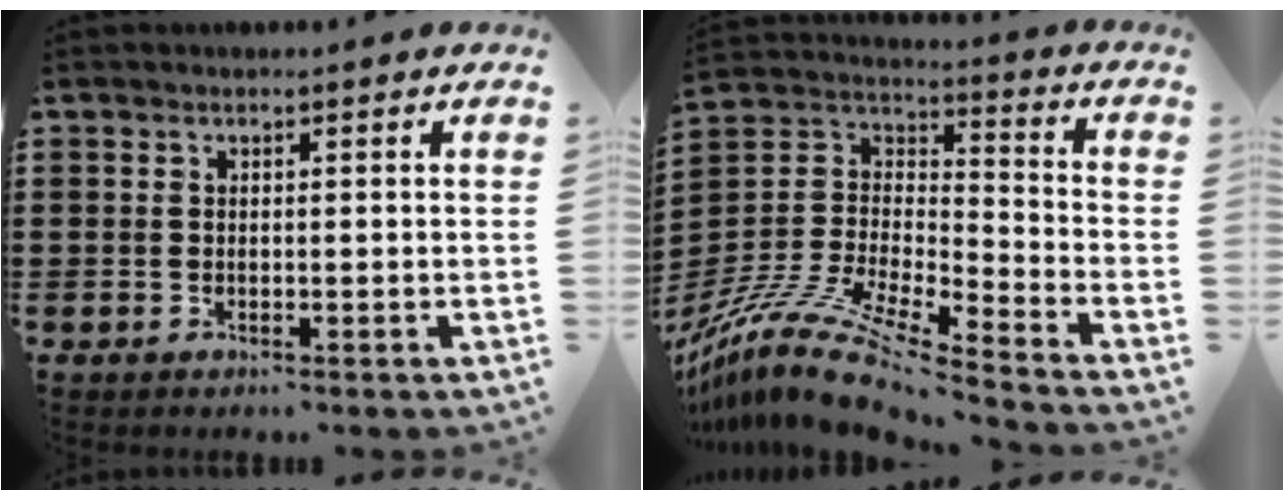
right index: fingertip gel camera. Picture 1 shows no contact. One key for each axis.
{"total": 13.7, "fx": -11.3, "fy": 1.9, "fz": 7.5, "tx": -0.161, "ty": 0.016, "tz": -0.222}